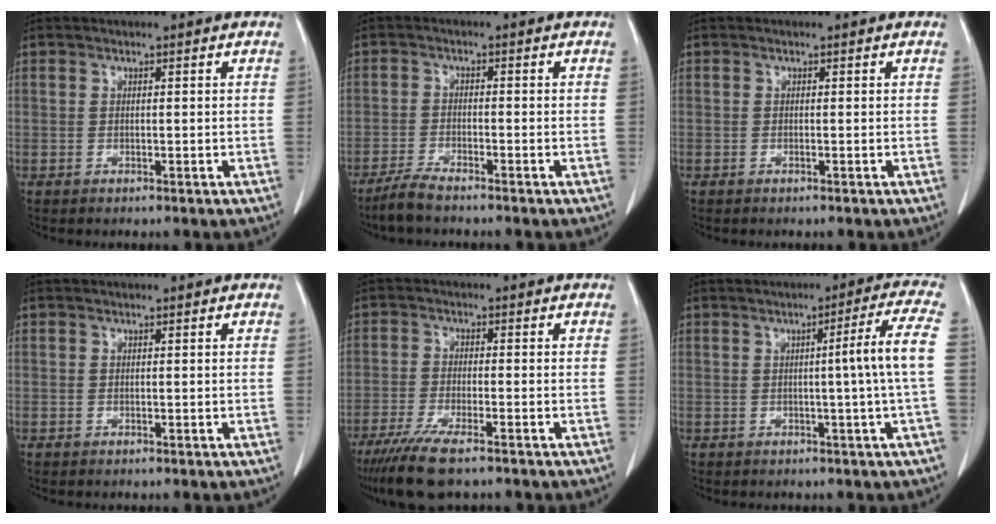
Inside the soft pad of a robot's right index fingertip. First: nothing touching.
{"total": 3.7, "force": [-3.3, 0.1, 1.8], "torque": [-0.043, -0.010, -0.065]}
{"total": 0.0}
{"total": 0.0}
{"total": 8.6, "force": [-6.3, 1.0, 5.7], "torque": [-0.100, -0.021, -0.103]}
{"total": 6.9, "force": [-0.2, -1.9, 6.6], "torque": [-0.088, 0.002, -0.001]}